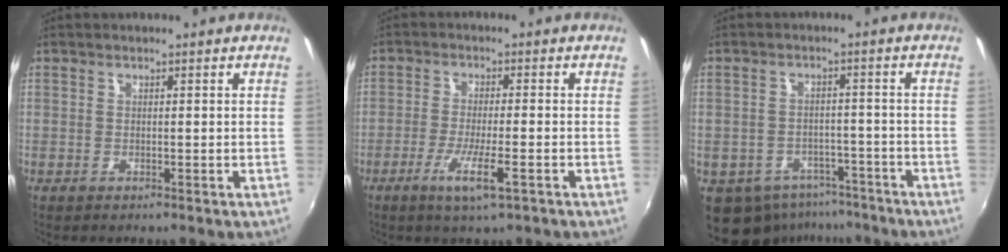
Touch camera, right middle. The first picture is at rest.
{"total": 6.3, "force": [-3.4, 0.6, 5.3], "torque": [-0.107, -0.015, -0.062]}
{"total": 11.1, "force": [-7.2, 7.6, 3.7], "torque": [-0.096, 0.002, -0.084]}